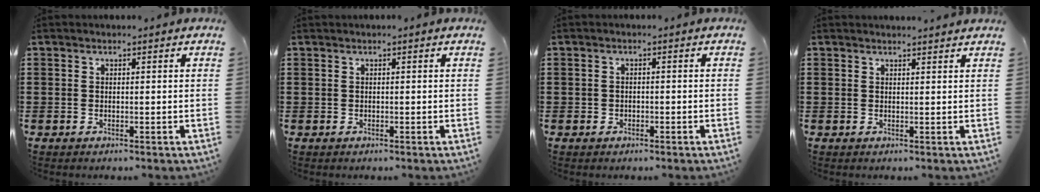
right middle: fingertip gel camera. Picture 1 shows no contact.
{"total": 0.0}
{"total": 1.0, "force": [-0.5, 0.9, 0.0], "torque": [-0.003, 0.001, -0.011]}
{"total": 1.2, "force": [1.2, -0.2, 0.1], "torque": [-0.005, -0.004, 0.023]}